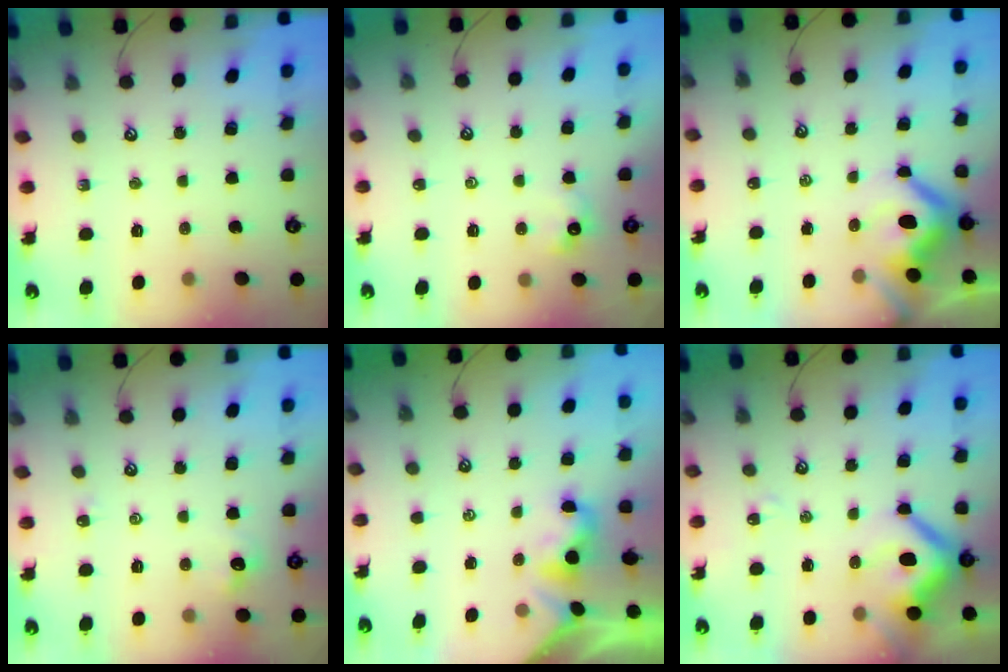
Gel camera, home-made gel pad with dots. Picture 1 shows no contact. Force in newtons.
{"total": 2.2, "press": 2.1, "slide": 0.7}
{"total": 9.3, "press": 9.2, "slide": 1.3}
{"total": 1.3, "press": 1.2, "slide": 0.5}
{"total": 2.0, "press": 1.9, "slide": 0.5}
{"total": 11.0, "press": 10.9, "slide": 1.3}